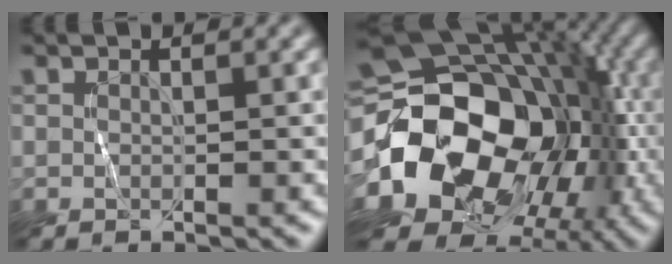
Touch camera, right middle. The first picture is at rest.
{"total": 19.4, "force": [-3.9, 14.9, 11.8], "torque": [-0.218, -0.027, -0.049]}